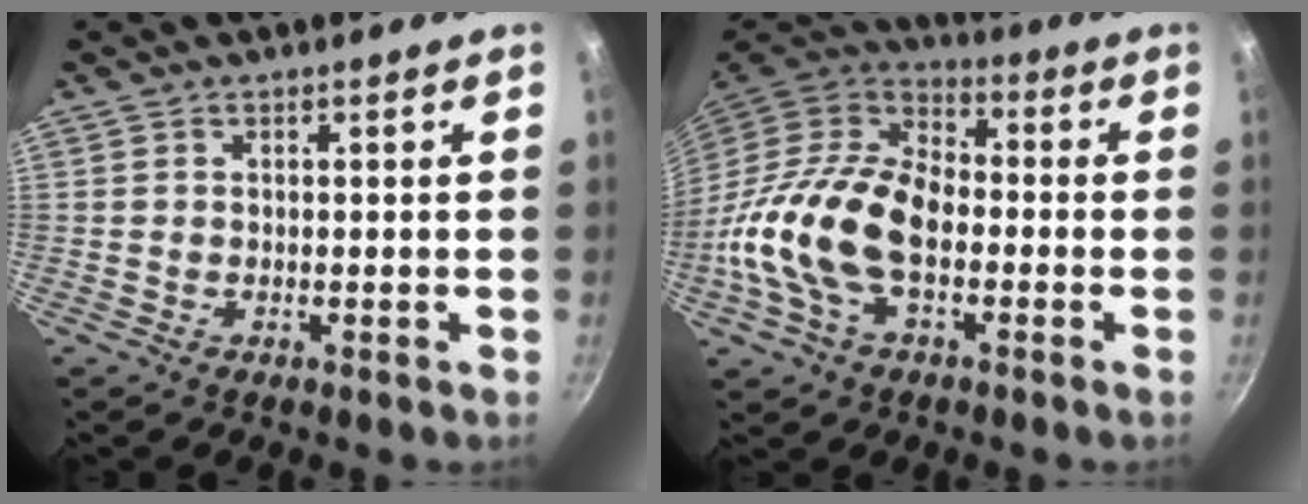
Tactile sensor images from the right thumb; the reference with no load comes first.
{"total": 20.9, "force": [-3.9, 12.7, 16.1], "torque": [-0.286, 0.032, -0.090]}